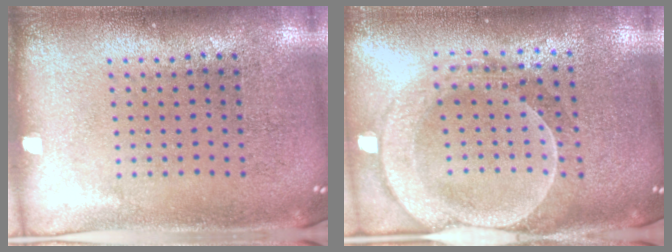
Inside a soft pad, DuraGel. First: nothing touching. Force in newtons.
{"total": 2.2, "press": 2.0, "slide": 0.9}